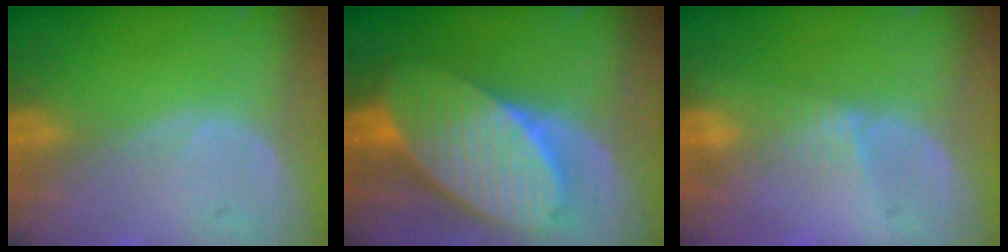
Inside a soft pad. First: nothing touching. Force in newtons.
{"total": 10.8, "press": 10.8, "slide": 0.6}
{"total": 2.3, "press": 2.1, "slide": 1.0}